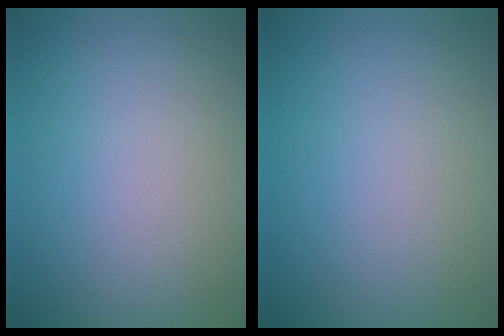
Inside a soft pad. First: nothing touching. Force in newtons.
{"total": 0.0}